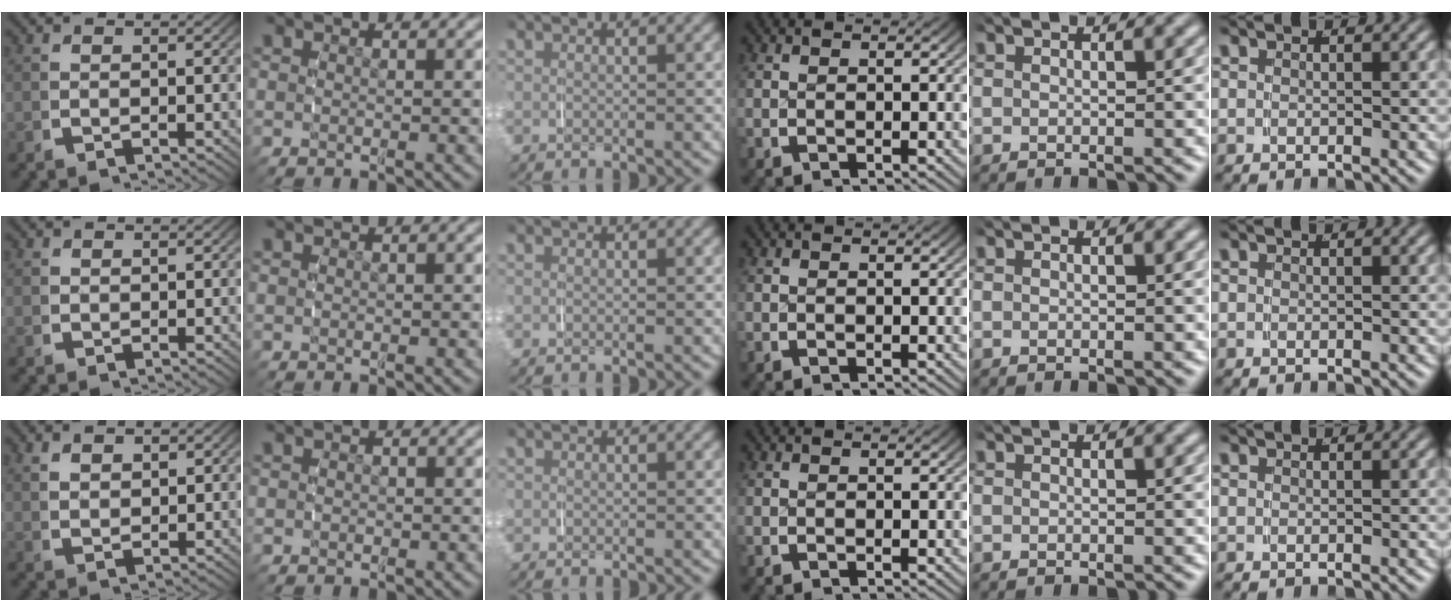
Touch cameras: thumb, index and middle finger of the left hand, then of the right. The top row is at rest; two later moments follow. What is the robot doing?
{"motion": "grasp_and_lifting", "object": "scarf"}